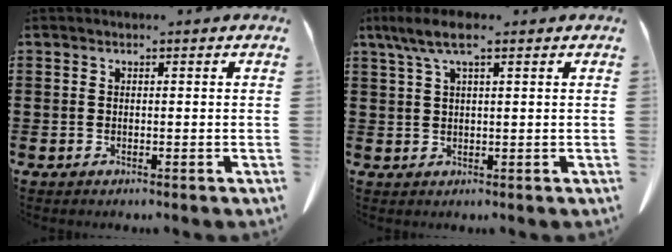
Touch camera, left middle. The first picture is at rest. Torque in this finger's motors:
{"motor_torque": [0.50, -0.47, 0.24, 0.10]}